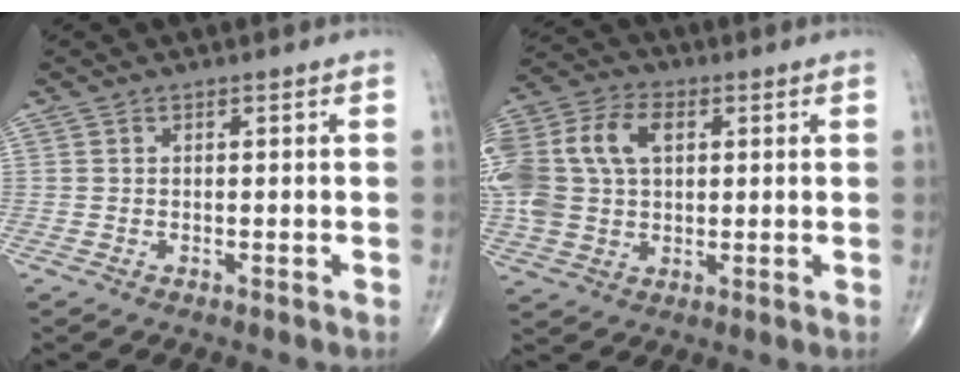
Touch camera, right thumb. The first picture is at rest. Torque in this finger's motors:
{"motor_torque": [0.64, 0.65, 1.21, 0.75, 0.16]}